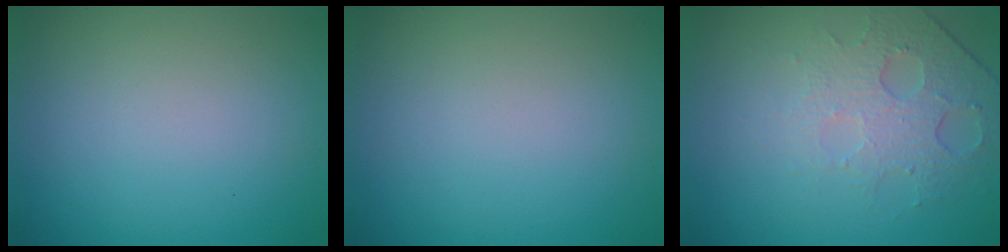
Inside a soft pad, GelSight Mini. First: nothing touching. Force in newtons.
{"total": 0.0}
{"total": 4.6, "press": 3.0, "slide": 3.4}